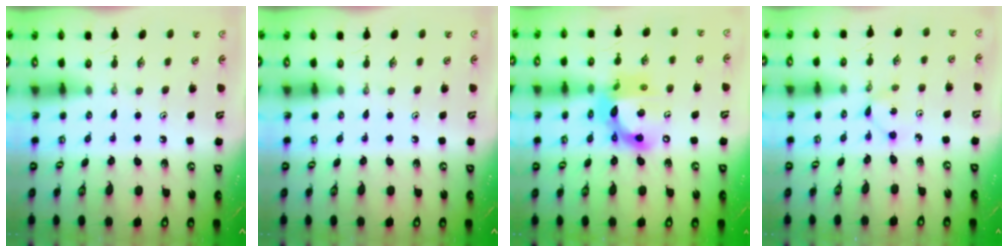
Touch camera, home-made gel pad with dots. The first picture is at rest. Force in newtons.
{"total": 0.0}
{"total": 15.1, "press": 15.1, "slide": 0.7}
{"total": 1.7, "press": 1.7, "slide": 0.1}